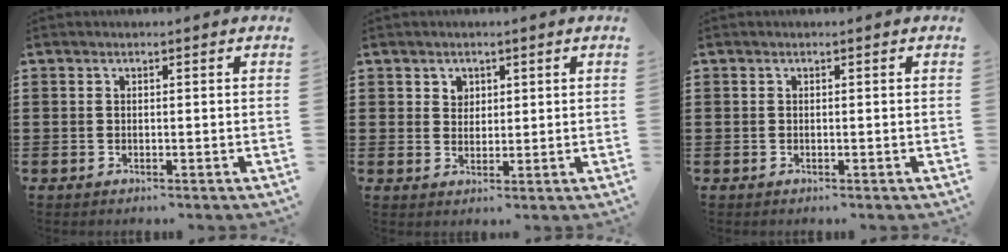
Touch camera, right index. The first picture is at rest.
{"total": 2.1, "force": [1.3, 1.7, 0.3], "torque": [-0.012, 0.008, 0.023]}
{"total": 0.0}